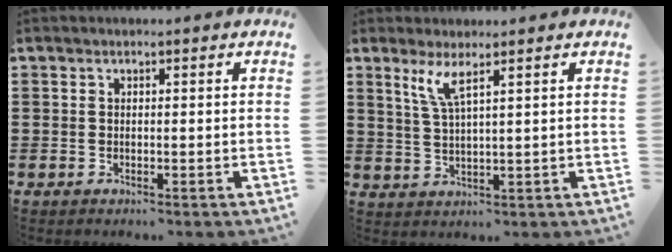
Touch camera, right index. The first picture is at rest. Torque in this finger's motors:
{"motor_torque": [0.11, -0.08, 0.17, 0.07]}